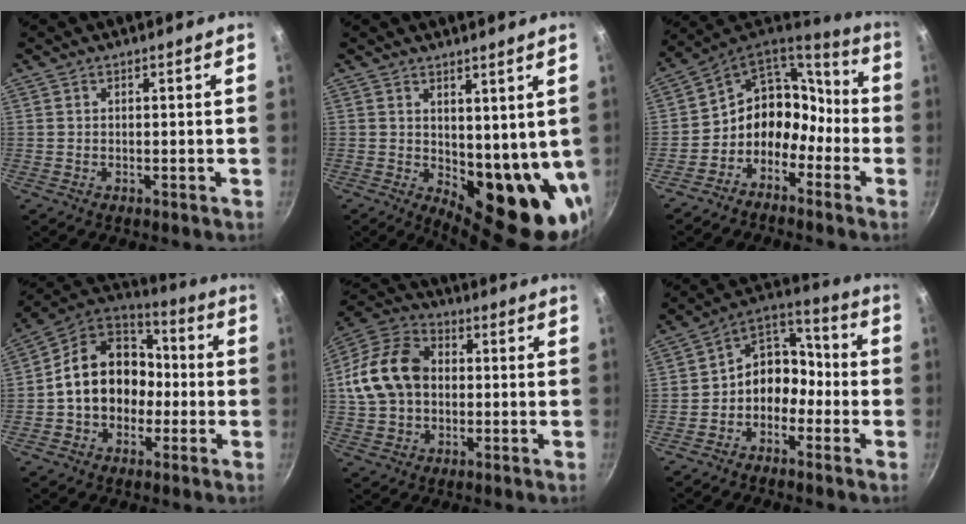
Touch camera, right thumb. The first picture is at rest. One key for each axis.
{"total": 13.7, "fx": 2.0, "fy": 6.9, "fz": 11.7, "tx": -0.116, "ty": -0.038, "tz": 0.046}
{"total": 12.5, "fx": -5.1, "fy": 10.1, "fz": 5.5, "tx": -0.043, "ty": 0.089, "tz": -0.108}
{"total": 16.7, "fx": -1.3, "fy": 13.4, "fz": 9.9, "tx": -0.126, "ty": 0.053, "tz": -0.033}
{"total": 15.5, "fx": 0.8, "fy": 11.6, "fz": 10.2, "tx": -0.172, "ty": 0.028, "tz": 0.001}
{"total": 10.3, "fx": -3.1, "fy": 8.2, "fz": 5.5, "tx": -0.036, "ty": 0.065, "tz": -0.076}